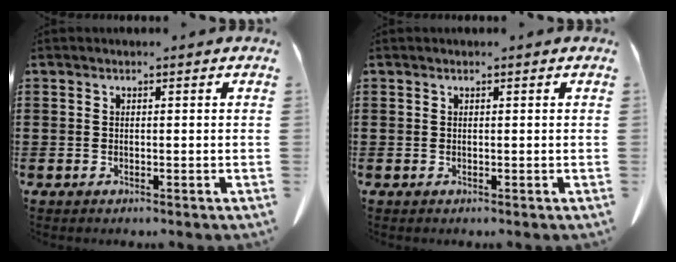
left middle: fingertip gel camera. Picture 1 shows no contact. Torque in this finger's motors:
{"motor_torque": [-0.77, 1.00, -0.05, -0.01]}